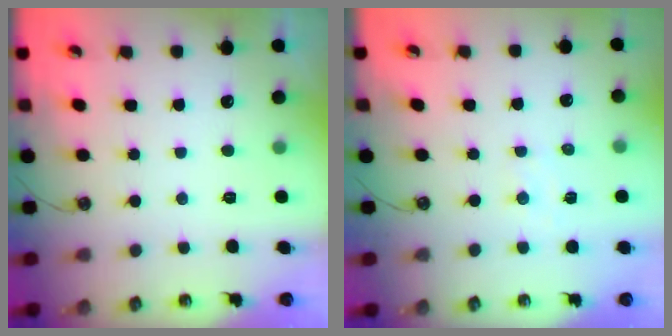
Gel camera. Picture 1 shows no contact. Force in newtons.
{"total": 4.5, "press": 4.4, "slide": 0.5}